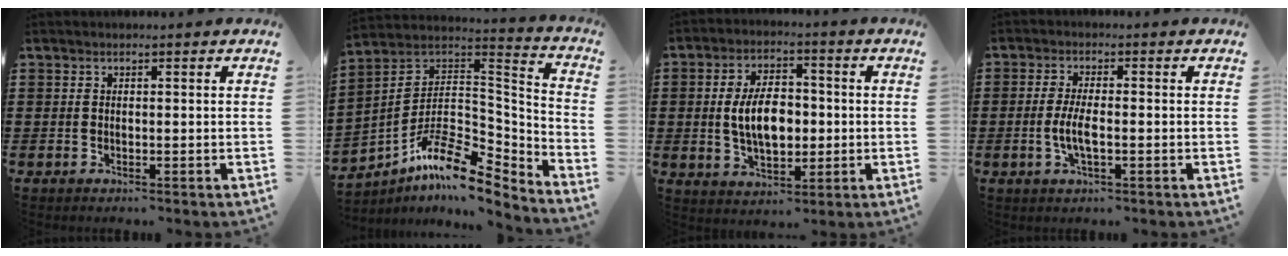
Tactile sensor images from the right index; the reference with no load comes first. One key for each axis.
{"total": 10.0, "fx": -7.0, "fy": 3.7, "fz": 6.1, "tx": -0.127, "ty": 0.000, "tz": -0.137}
{"total": 7.9, "fx": -0.2, "fy": 4.6, "fz": 6.4, "tx": -0.120, "ty": 0.004, "tz": -0.011}
{"total": 4.2, "fx": -1.0, "fy": 1.1, "fz": 3.9, "tx": -0.089, "ty": -0.005, "tz": -0.026}